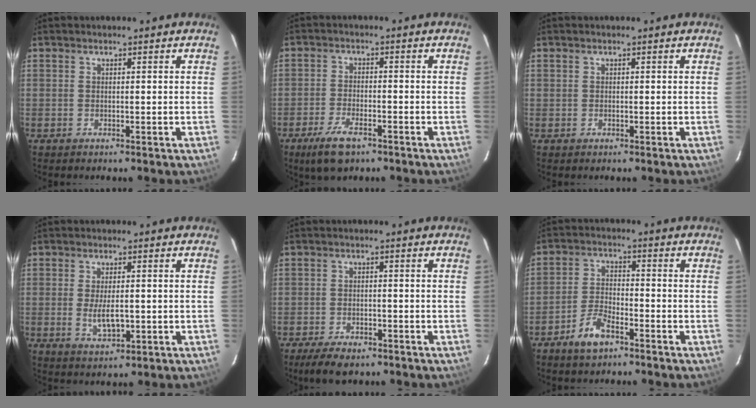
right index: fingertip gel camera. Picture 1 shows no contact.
{"total": 7.1, "force": [-4.6, 2.8, 4.7], "torque": [-0.113, -0.011, -0.083]}
{"total": 0.0}
{"total": 5.2, "force": [-0.7, 2.2, 4.7], "torque": [-0.091, -0.009, -0.008]}
{"total": 6.7, "force": [-5.1, 2.7, 3.3], "torque": [-0.082, -0.009, -0.084]}
{"total": 6.1, "force": [-4.3, 2.3, 3.8], "torque": [-0.087, 0.005, -0.081]}